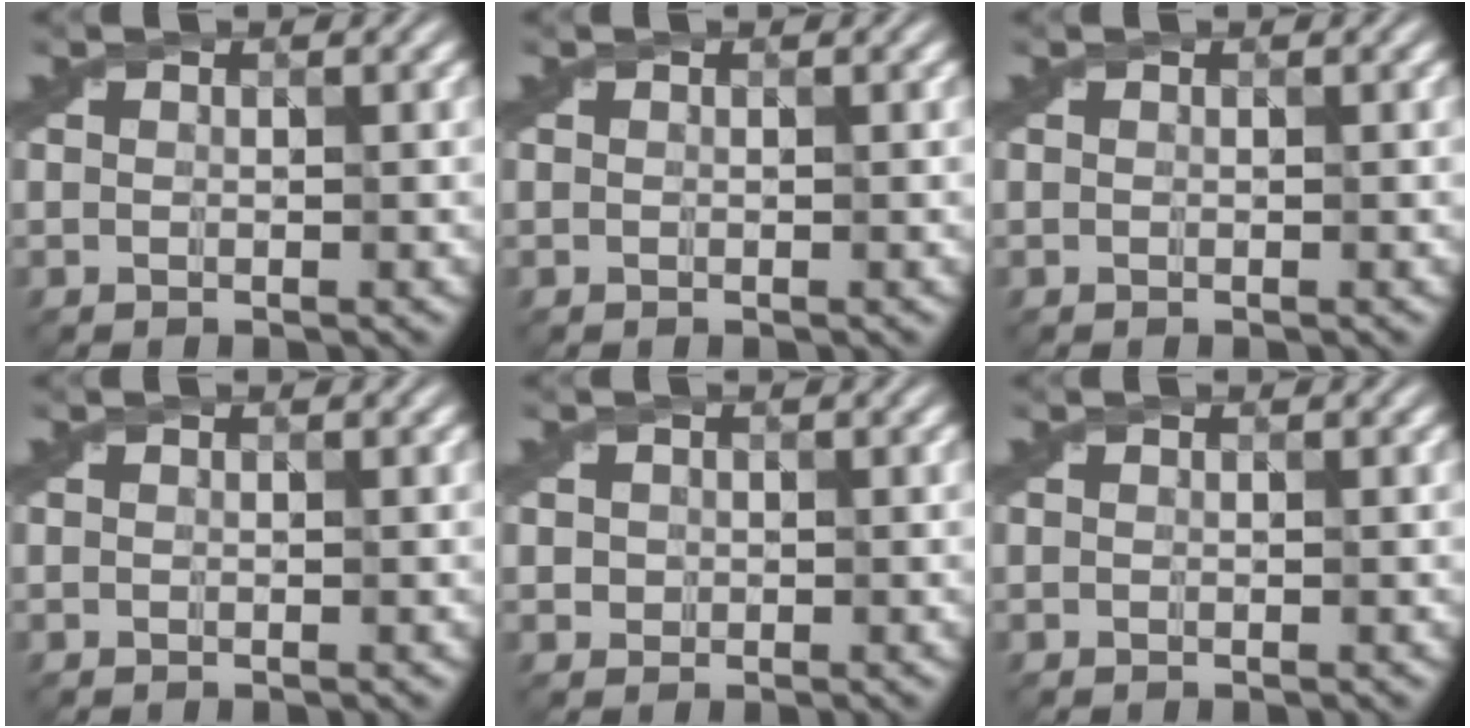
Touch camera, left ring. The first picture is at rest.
{"total": 0.0}
{"total": 0.0}
{"total": 0.0}
{"total": 1.0, "force": [0.2, 1.0, 0.1], "torque": [0.008, 0.000, 0.000]}
{"total": 0.0}